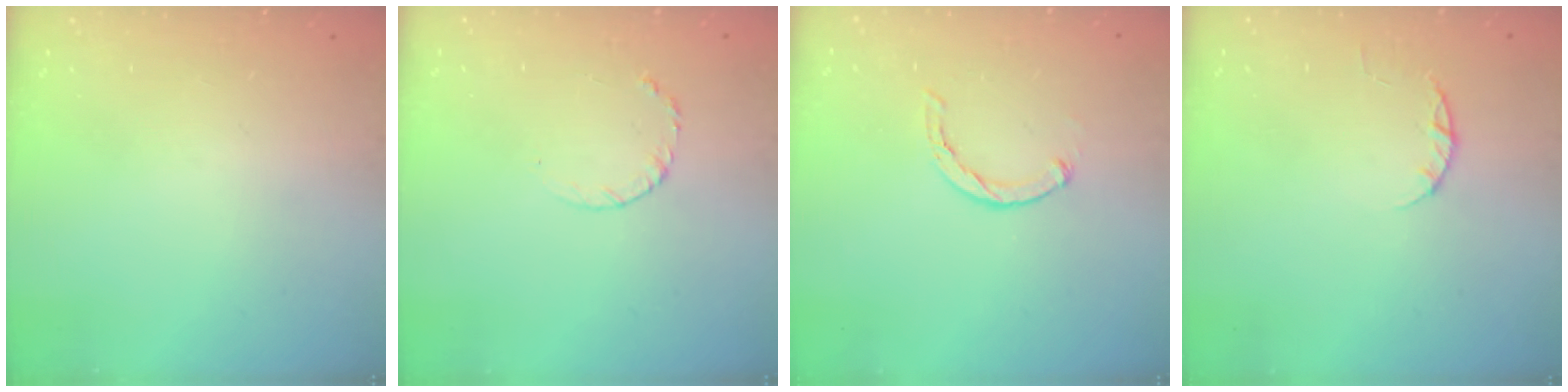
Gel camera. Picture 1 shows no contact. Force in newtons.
{"total": 3.3, "press": 3.3, "slide": 0.3}
{"total": 1.1, "press": 1.1, "slide": 0.2}
{"total": 2.4, "press": 2.3, "slide": 0.4}